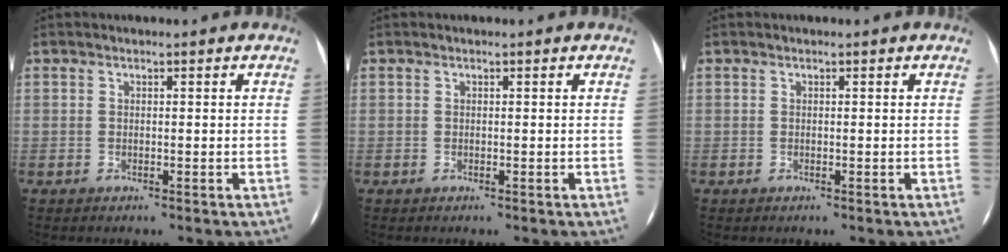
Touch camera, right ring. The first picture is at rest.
{"total": 0.0}
{"total": 0.0}